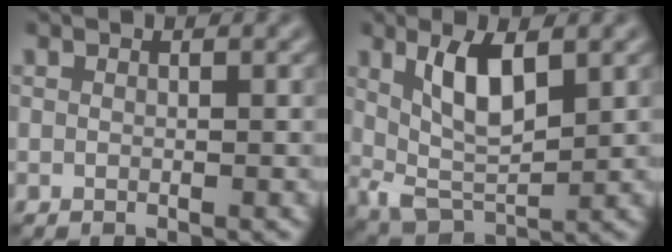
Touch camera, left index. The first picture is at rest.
{"total": 5.6, "force": [1.9, 2.3, 4.7], "torque": [-0.098, -0.006, 0.040]}